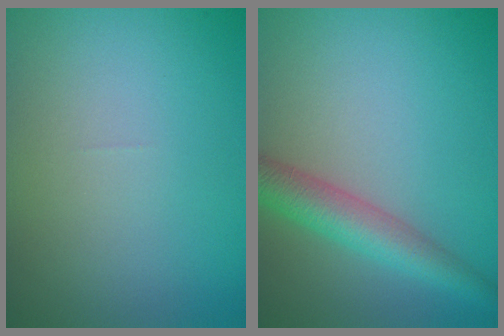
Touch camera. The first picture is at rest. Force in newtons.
{"total": 4.5, "press": 4.5, "slide": 0.1}